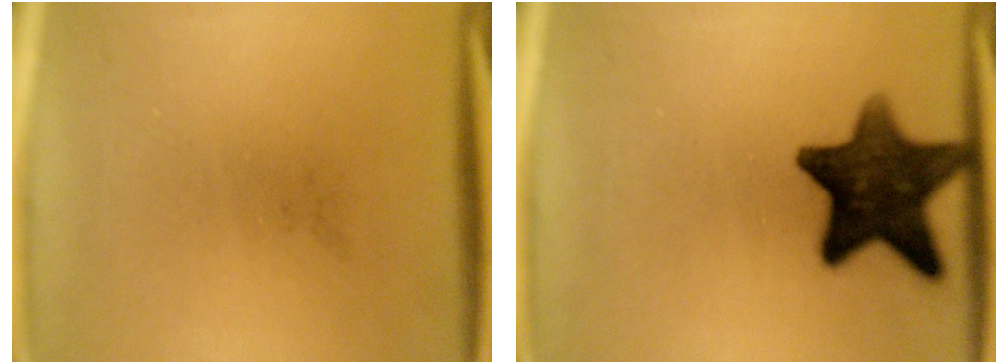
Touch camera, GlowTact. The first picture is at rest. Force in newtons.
{"total": 13.4}